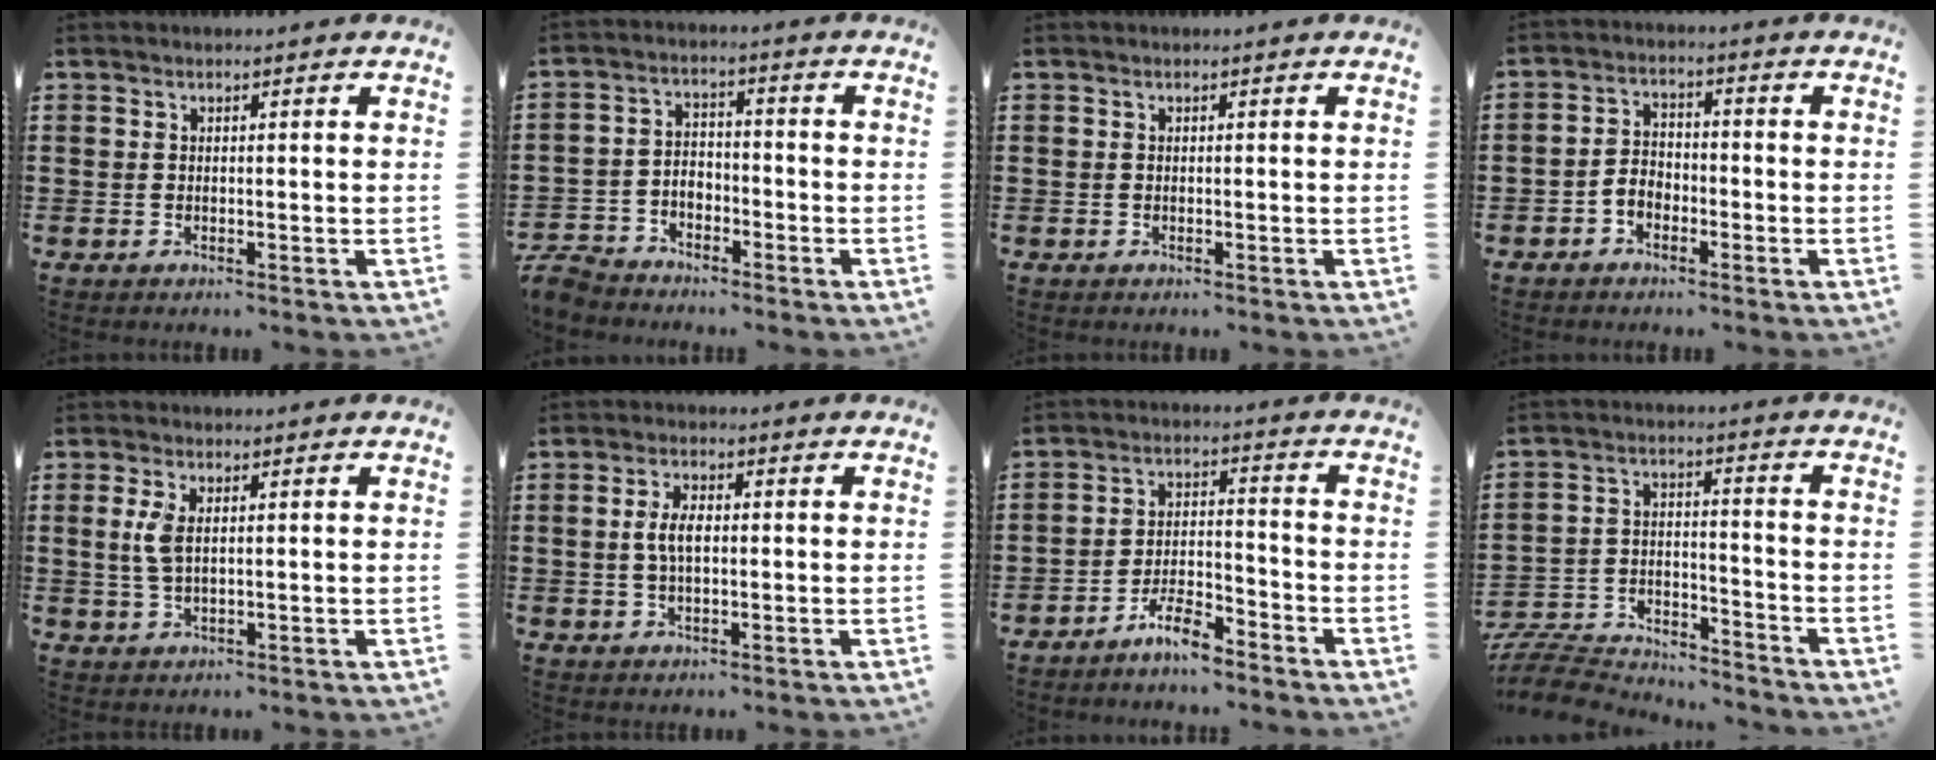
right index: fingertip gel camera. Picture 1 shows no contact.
{"total": 4.4, "force": [-3.9, 1.8, 0.9], "torque": [-0.040, 0.000, -0.087]}
{"total": 0.0}
{"total": 2.9, "force": [-1.7, 1.9, 1.3], "torque": [-0.036, 0.004, -0.038]}
{"total": 3.8, "force": [0.7, 1.8, 3.3], "torque": [-0.078, 0.006, 0.009]}
{"total": 4.2, "force": [0.2, 1.9, 3.7], "torque": [-0.082, 0.004, 0.000]}
{"total": 5.5, "force": [-4.6, 1.2, 2.7], "torque": [-0.060, 0.009, -0.089]}
{"total": 8.3, "force": [-8.0, 1.5, 1.4], "torque": [-0.044, 0.014, -0.163]}